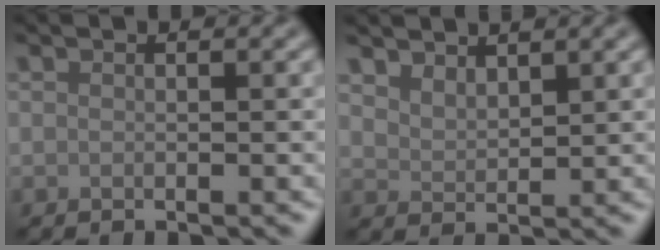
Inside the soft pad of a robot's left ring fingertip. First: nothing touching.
{"total": 2.4, "force": [2.2, 0.7, 0.8], "torque": [-0.013, 0.000, 0.044]}